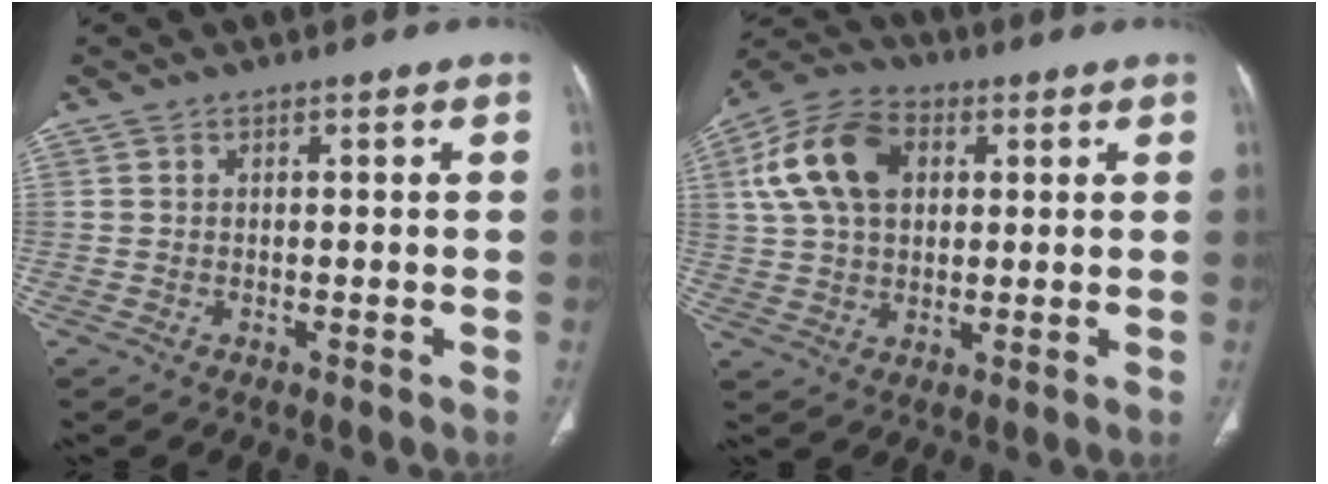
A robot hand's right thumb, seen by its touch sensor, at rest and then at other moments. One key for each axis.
{"total": 14.3, "fx": 3.8, "fy": 9.5, "fz": 10.0, "tx": -0.180, "ty": 0.015, "tz": 0.065}